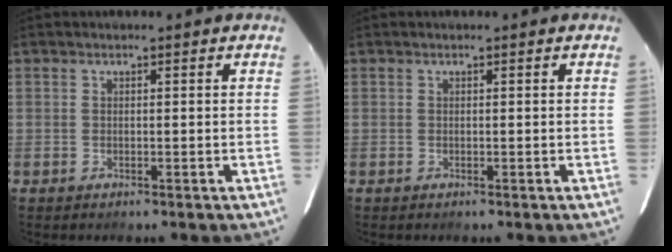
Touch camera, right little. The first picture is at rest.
{"total": 0.0}